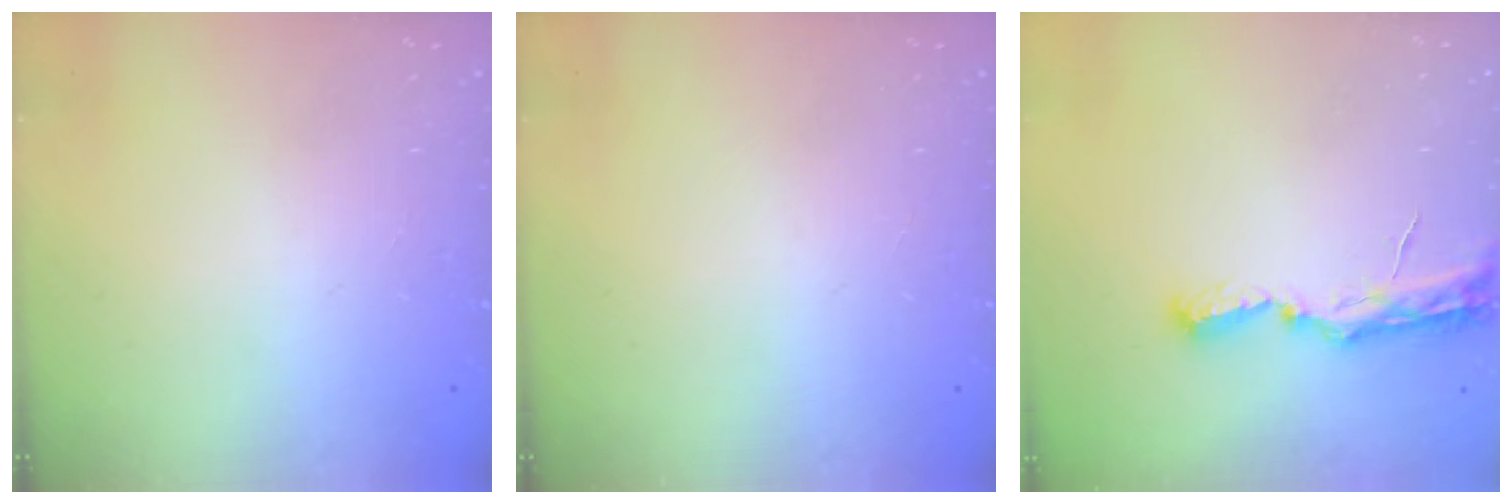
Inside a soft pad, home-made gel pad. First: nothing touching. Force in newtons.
{"total": 0.0}
{"total": 8.0, "press": 8.0, "slide": 0.7}